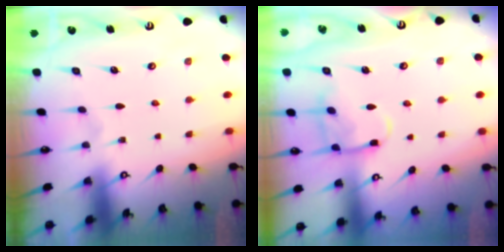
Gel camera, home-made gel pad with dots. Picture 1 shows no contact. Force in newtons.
{"total": 10.0, "press": 10.0, "slide": 0.9}